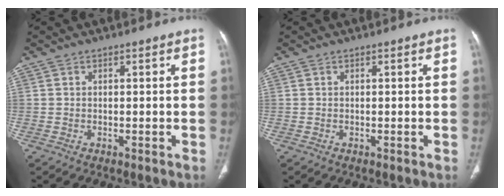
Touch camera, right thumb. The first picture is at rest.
{"total": 0.0}